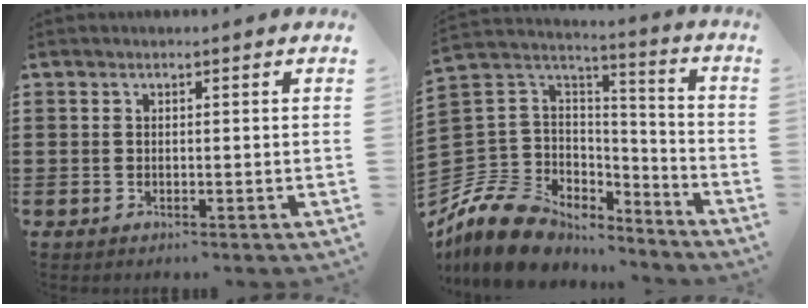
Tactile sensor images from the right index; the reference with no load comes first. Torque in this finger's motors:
{"motor_torque": [1.39, -0.74, -0.02, -0.21]}